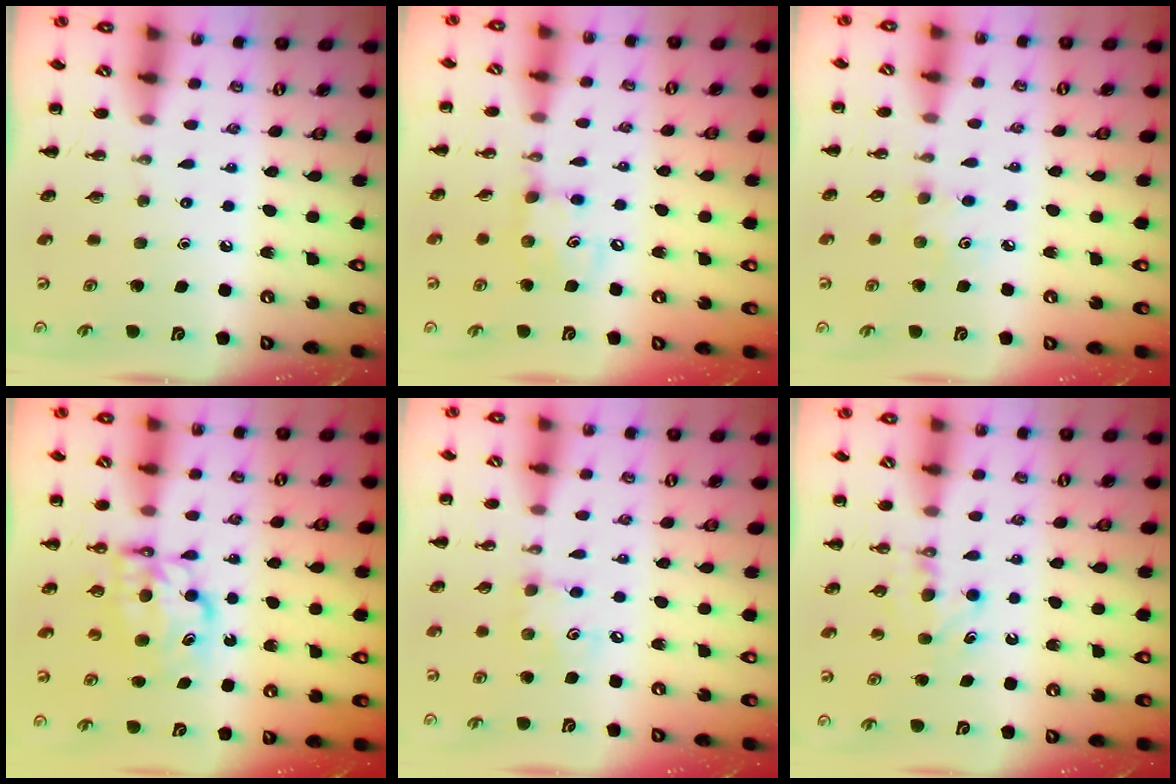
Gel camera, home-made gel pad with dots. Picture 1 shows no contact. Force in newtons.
{"total": 7.0, "press": 6.9, "slide": 0.9}
{"total": 3.9, "press": 3.8, "slide": 0.9}
{"total": 6.8, "press": 6.7, "slide": 0.5}
{"total": 5.3, "press": 5.2, "slide": 0.8}
{"total": 5.6, "press": 5.3, "slide": 1.6}